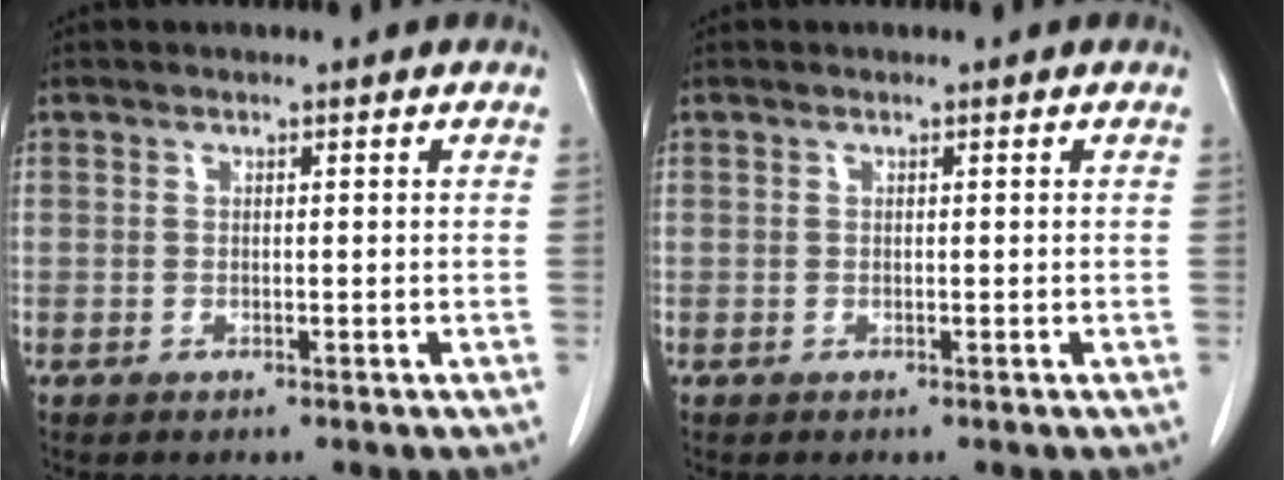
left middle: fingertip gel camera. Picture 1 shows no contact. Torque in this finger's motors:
{"motor_torque": [-0.06, -0.06, 0.03, 0.00]}